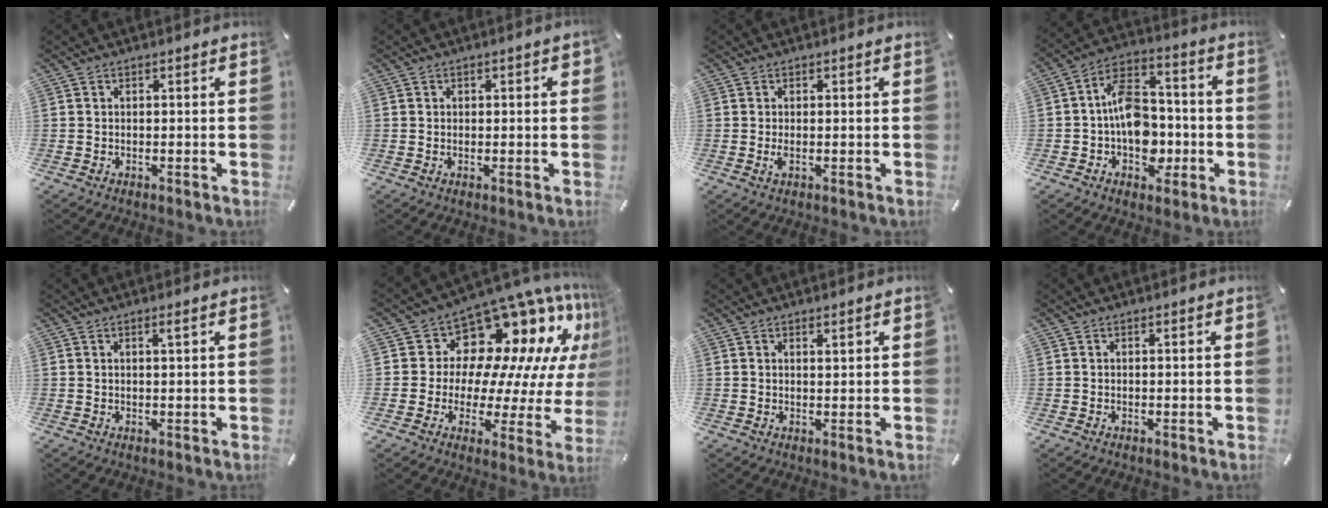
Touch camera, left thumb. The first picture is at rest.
{"total": 0.8, "force": [0.1, 0.7, 0.4], "torque": [-0.007, 0.006, 0.001]}
{"total": 1.7, "force": [-0.1, 0.5, 1.6], "torque": [-0.037, -0.005, -0.004]}
{"total": 12.8, "force": [-2.1, 9.4, 8.4], "torque": [-0.145, 0.020, -0.034]}
{"total": 1.2, "force": [0.6, -0.1, 1.0], "torque": [-0.020, -0.001, 0.010]}
{"total": 15.3, "force": [10.3, 8.8, 7.1], "torque": [-0.101, -0.116, 0.176]}
{"total": 1.2, "force": [1.0, 0.3, 0.7], "torque": [-0.006, -0.004, 0.015]}
{"total": 0.0}